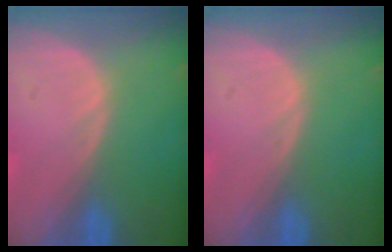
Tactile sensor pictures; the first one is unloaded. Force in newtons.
{"total": 0.0}